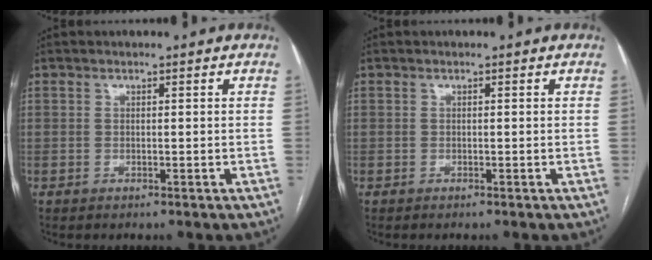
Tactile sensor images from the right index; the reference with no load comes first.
{"total": 0.0}